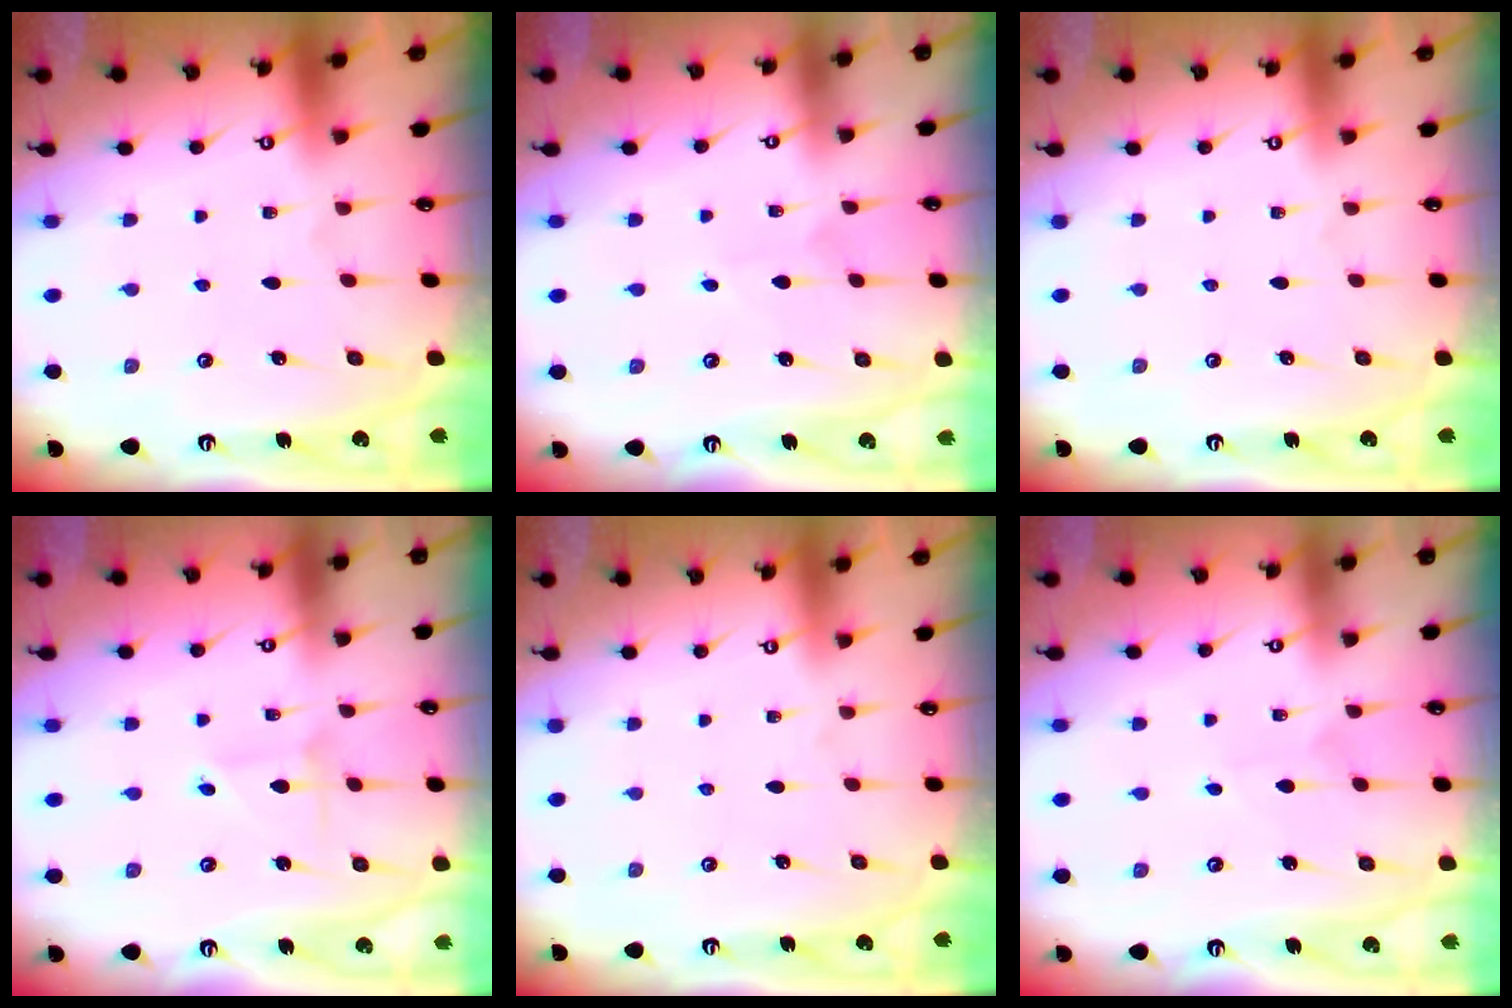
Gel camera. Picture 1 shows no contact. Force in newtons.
{"total": 1.3, "press": 1.3, "slide": 0.1}
{"total": 0.0}
{"total": 1.9, "press": 1.9, "slide": 0.3}
{"total": 0.0}
{"total": 1.3, "press": 1.3, "slide": 0.1}